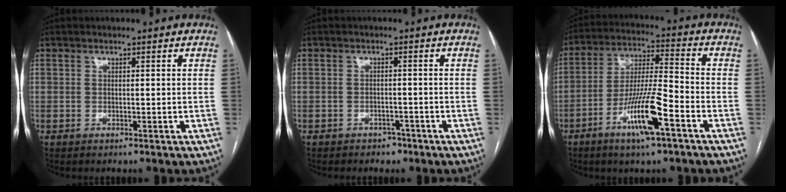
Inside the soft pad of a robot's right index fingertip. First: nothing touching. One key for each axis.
{"total": 2.1, "fx": -1.5, "fy": 1.4, "fz": 0.4, "tx": -0.012, "ty": 0.006, "tz": -0.017}
{"total": 12.1, "fx": -5.9, "fy": 1.1, "fz": 10.5, "tx": -0.198, "ty": -0.008, "tz": -0.109}